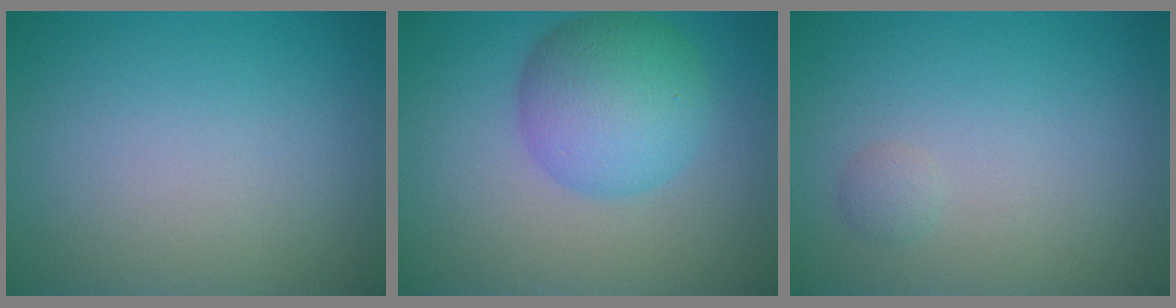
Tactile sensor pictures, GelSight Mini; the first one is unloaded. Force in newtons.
{"total": 6.3, "press": 6.3, "slide": 0.1}
{"total": 0.7, "press": 0.7, "slide": 0.0}